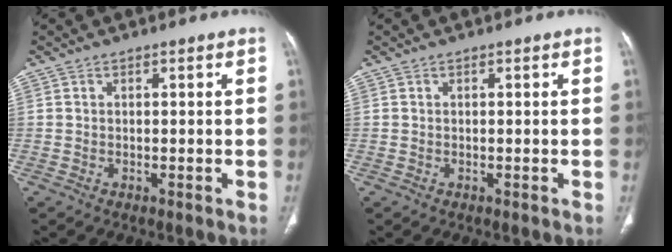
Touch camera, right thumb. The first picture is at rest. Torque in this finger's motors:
{"motor_torque": [-0.06, 0.15, -0.12, 0.10, 0.01]}